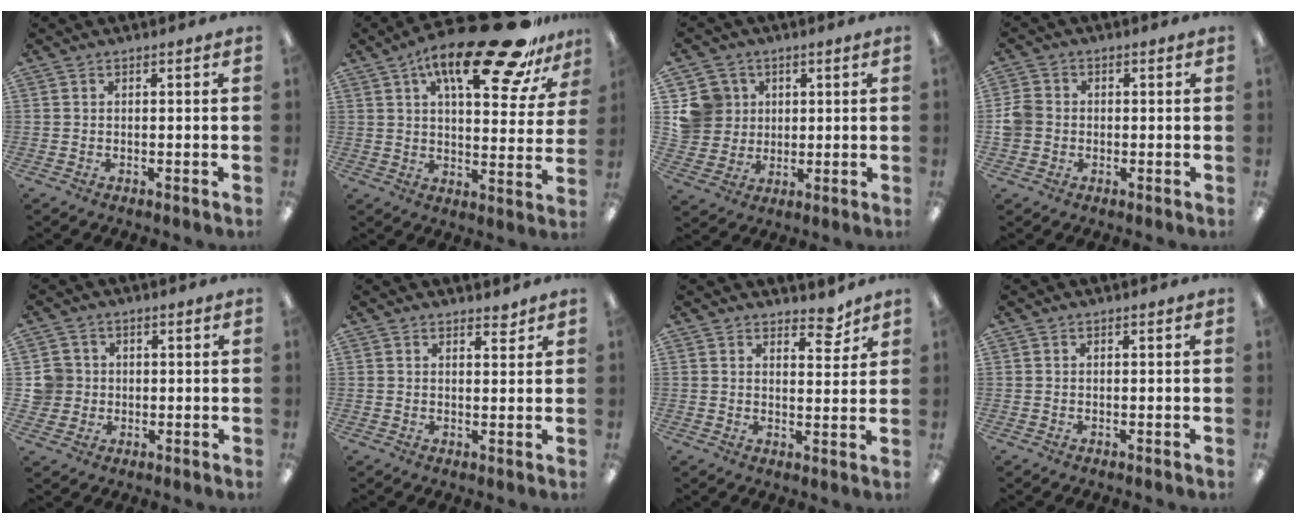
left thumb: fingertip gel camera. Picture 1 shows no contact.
{"total": 23.5, "force": [14.9, 7.7, 16.4], "torque": [-0.241, -0.085, 0.240]}
{"total": 9.6, "force": [2.8, 9.0, 1.5], "torque": [-0.046, -0.001, 0.063]}
{"total": 4.4, "force": [-0.6, 4.0, 1.8], "torque": [-0.033, 0.014, -0.008]}
{"total": 5.8, "force": [0.4, 5.6, 1.1], "torque": [-0.027, 0.013, 0.011]}
{"total": 2.6, "force": [2.2, 1.0, 0.8], "torque": [0.008, -0.014, 0.037]}
{"total": 5.3, "force": [4.3, 2.3, 2.1], "torque": [-0.010, -0.029, 0.072]}
{"total": 0.0}